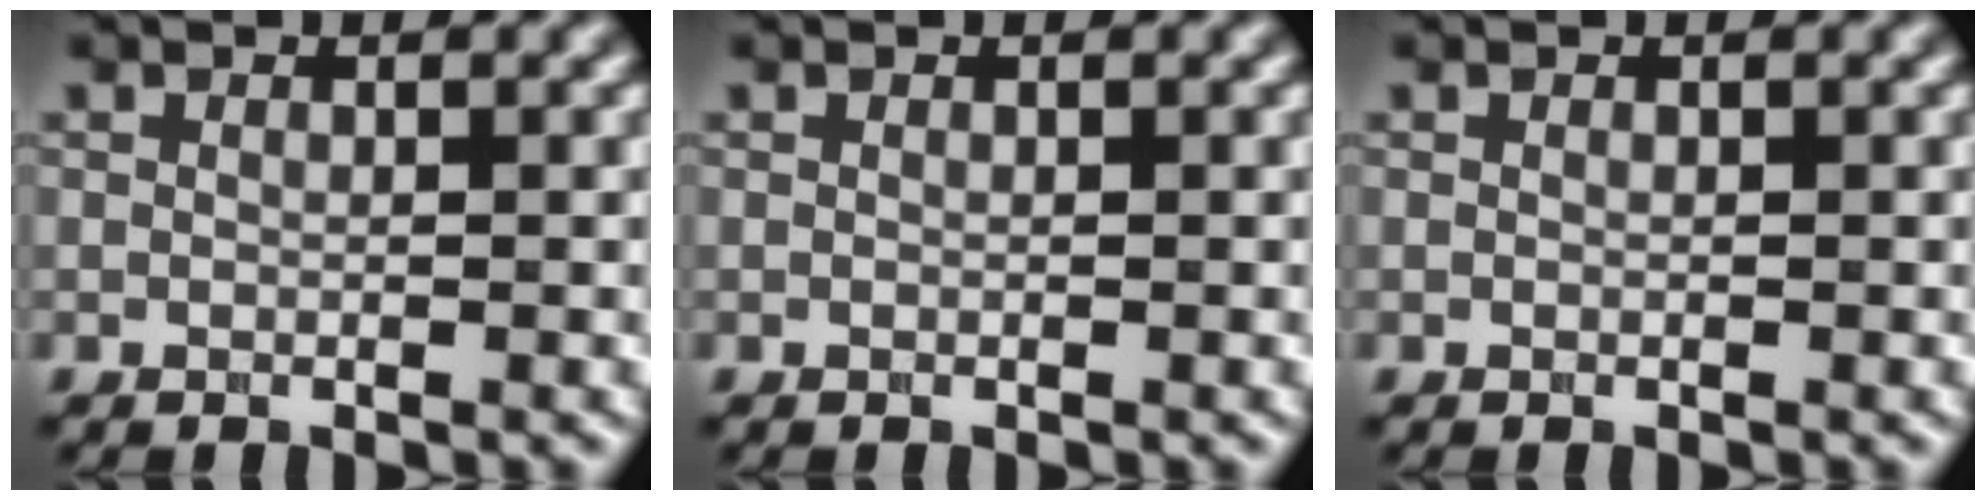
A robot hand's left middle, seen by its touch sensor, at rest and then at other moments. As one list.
[{"total": 0.0}, {"total": 0.0}]